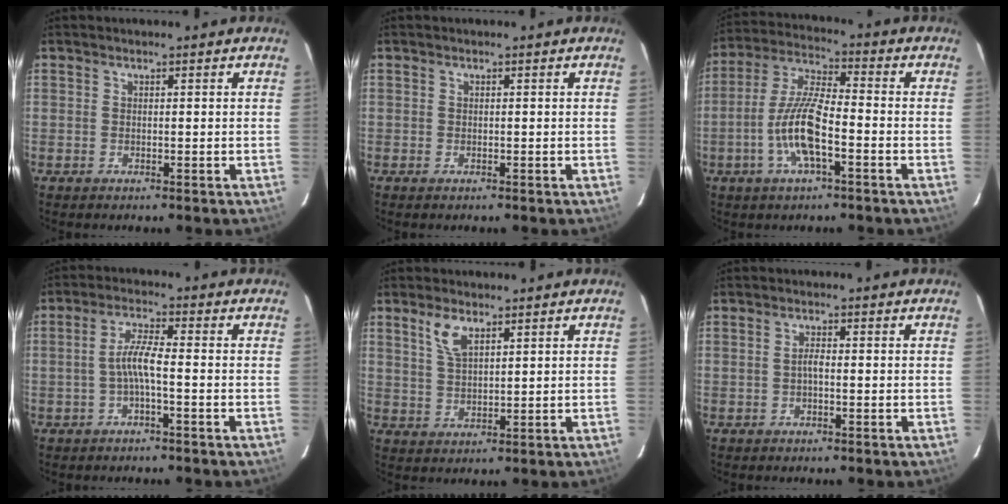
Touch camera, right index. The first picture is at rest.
{"total": 0.0}
{"total": 11.1, "force": [-4.0, 2.6, 10.1], "torque": [-0.212, 0.001, -0.078]}
{"total": 4.2, "force": [-1.4, 0.2, 3.9], "torque": [-0.084, 0.008, -0.027]}
{"total": 4.9, "force": [2.9, 2.0, 3.4], "torque": [-0.067, 0.004, 0.061]}
{"total": 1.3, "force": [-0.4, 0.4, 1.2], "torque": [-0.024, 0.006, -0.008]}